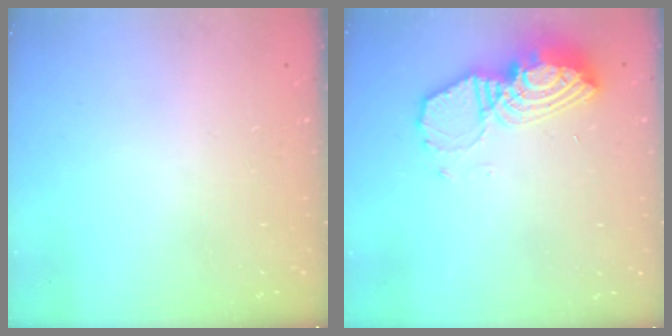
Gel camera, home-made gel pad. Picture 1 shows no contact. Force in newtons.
{"total": 15.7, "press": 15.6, "slide": 1.5}